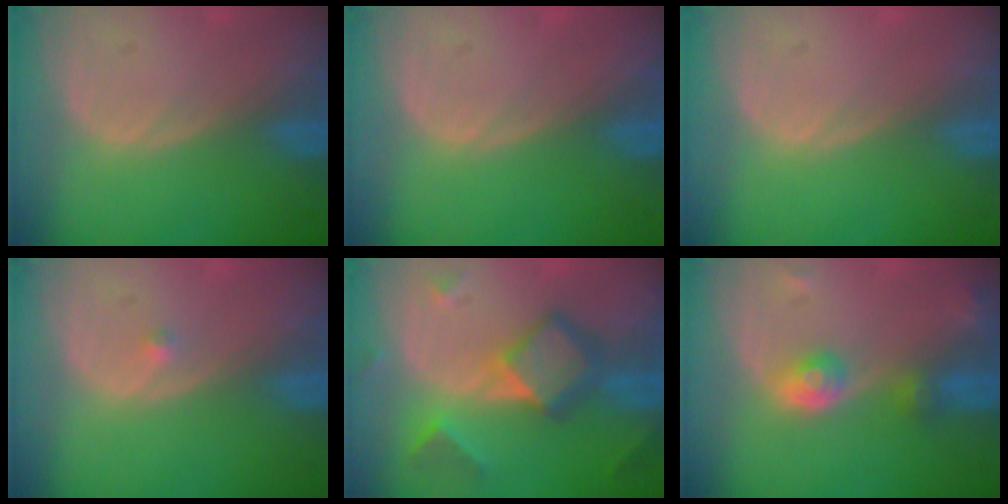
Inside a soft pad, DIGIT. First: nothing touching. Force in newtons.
{"total": 0.0}
{"total": 0.0}
{"total": 0.7, "press": 0.5, "slide": 0.4}
{"total": 7.7, "press": 7.6, "slide": 0.6}
{"total": 4.3, "press": 4.0, "slide": 1.6}